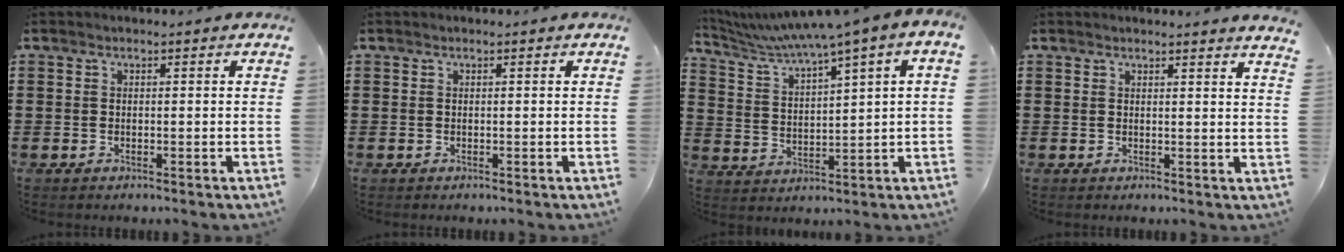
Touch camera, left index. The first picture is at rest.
{"total": 0.0}
{"total": 4.9, "force": [3.7, -0.4, 3.2], "torque": [-0.080, -0.029, 0.057]}
{"total": 1.9, "force": [1.6, -0.6, 0.6], "torque": [-0.015, -0.006, 0.032]}